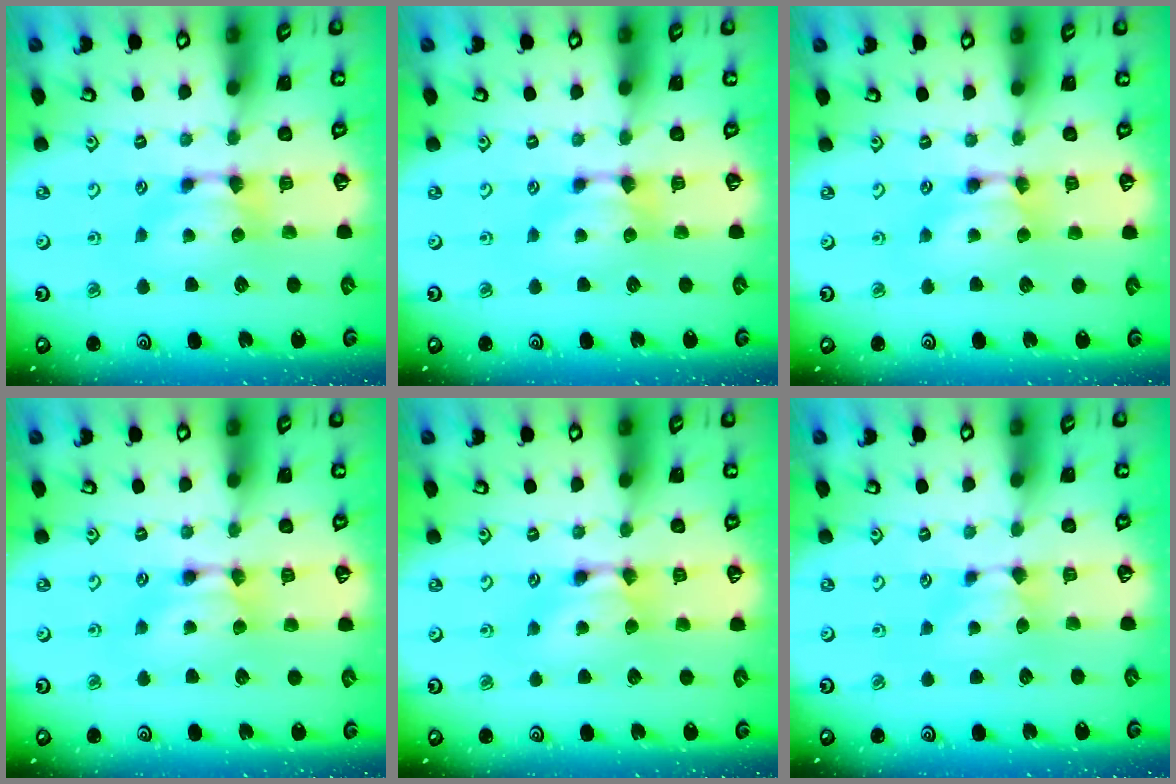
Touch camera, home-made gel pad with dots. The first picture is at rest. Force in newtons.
{"total": 0.0}
{"total": 1.6, "press": 1.5, "slide": 0.2}
{"total": 1.6, "press": 1.5, "slide": 0.2}
{"total": 1.3, "press": 1.3, "slide": 0.1}
{"total": 1.1, "press": 0.7, "slide": 0.8}